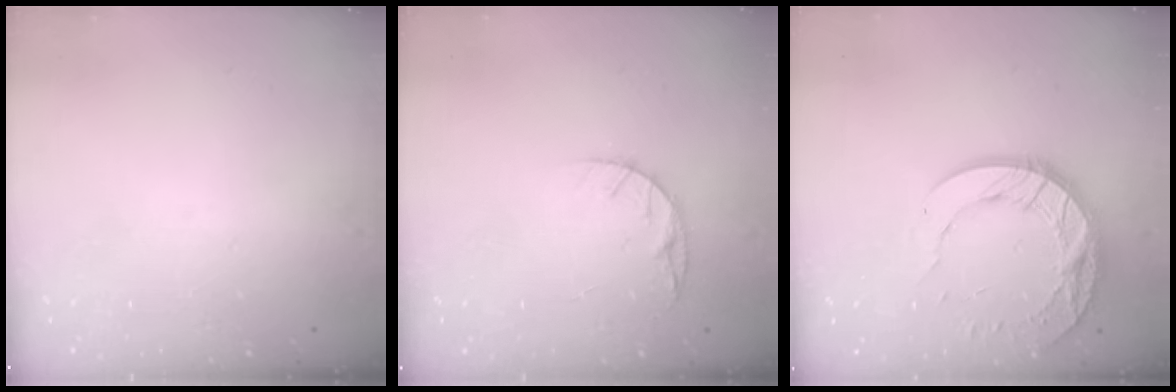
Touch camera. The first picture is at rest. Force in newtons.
{"total": 5.8, "press": 5.8, "slide": 0.6}
{"total": 14.8, "press": 14.7, "slide": 1.1}